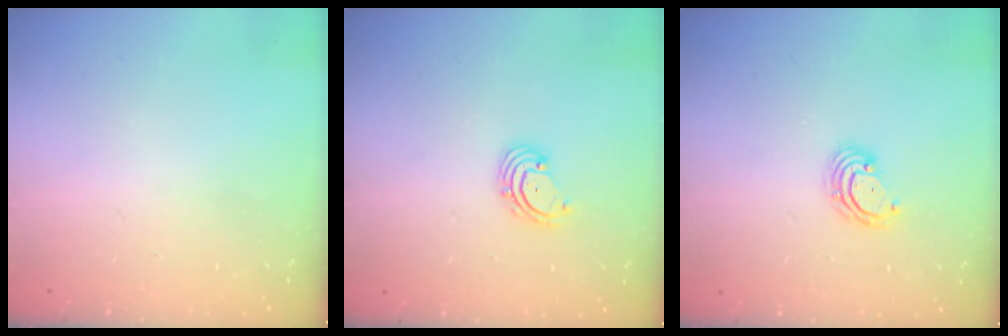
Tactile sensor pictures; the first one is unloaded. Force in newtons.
{"total": 2.6, "press": 2.5, "slide": 0.6}
{"total": 4.2, "press": 4.2, "slide": 0.3}